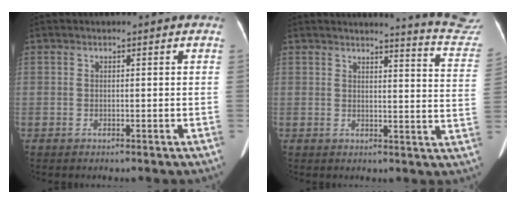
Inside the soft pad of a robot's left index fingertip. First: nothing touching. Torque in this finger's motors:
{"motor_torque": [0.18, -0.73, 0.00, 0.00]}